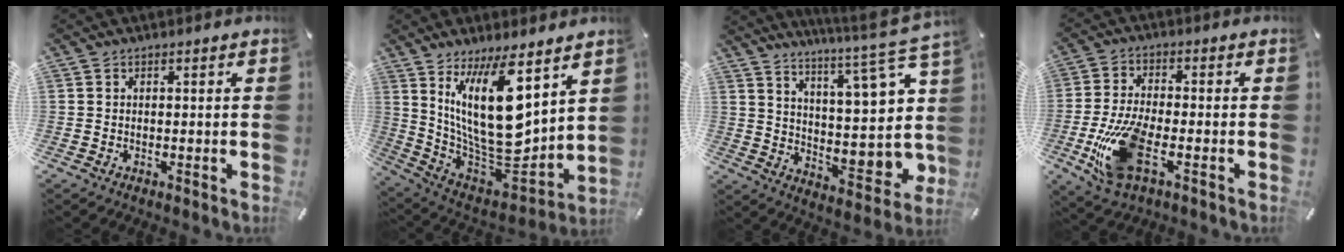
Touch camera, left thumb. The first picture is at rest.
{"total": 22.6, "force": [8.2, 8.9, 19.1], "torque": [-0.376, -0.077, 0.139]}
{"total": 15.0, "force": [5.5, 5.9, 12.6], "torque": [-0.142, -0.079, 0.080]}
{"total": 13.2, "force": [-4.3, 5.8, 11.0], "torque": [-0.237, -0.007, -0.072]}